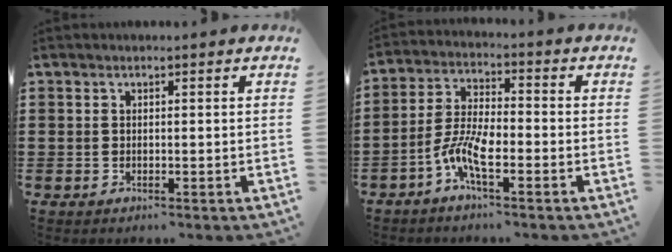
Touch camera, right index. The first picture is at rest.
{"total": 7.1, "force": [-3.3, 2.1, 5.9], "torque": [-0.149, -0.016, -0.068]}